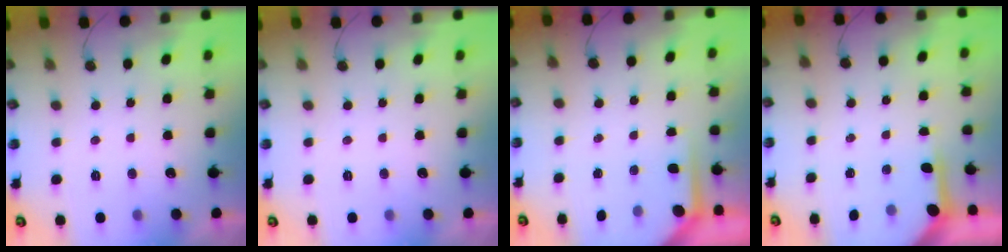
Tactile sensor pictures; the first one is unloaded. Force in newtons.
{"total": 0.0}
{"total": 3.8, "press": 3.8, "slide": 0.4}
{"total": 3.9, "press": 3.9, "slide": 0.3}